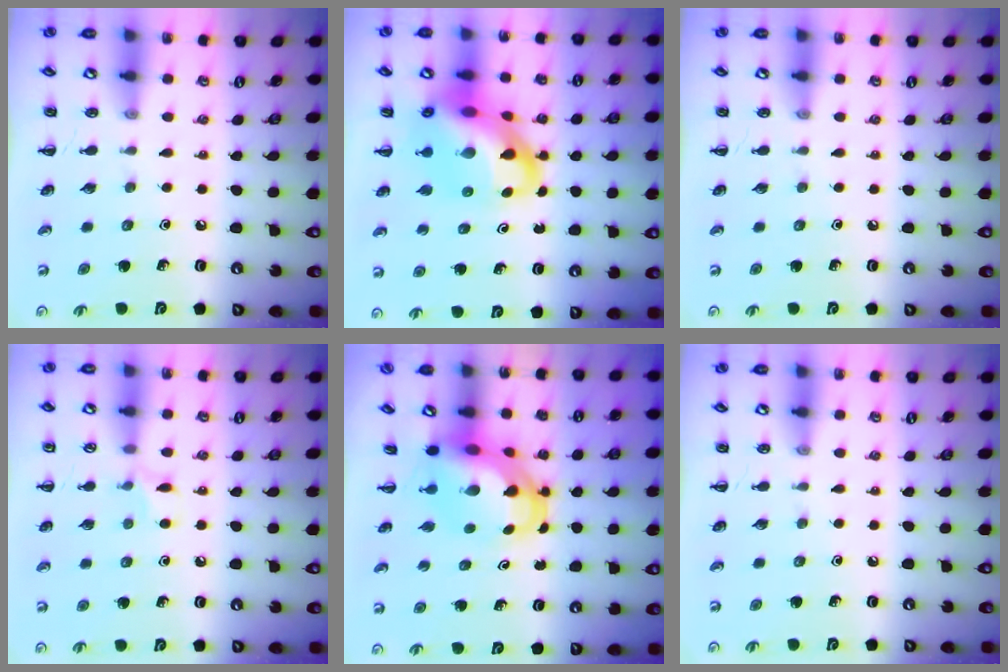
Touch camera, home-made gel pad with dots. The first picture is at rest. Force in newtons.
{"total": 16.7, "press": 16.1, "slide": 4.4}
{"total": 0.0}
{"total": 6.1, "press": 5.7, "slide": 2.1}
{"total": 6.3, "press": 6.1, "slide": 1.5}
{"total": 0.0}